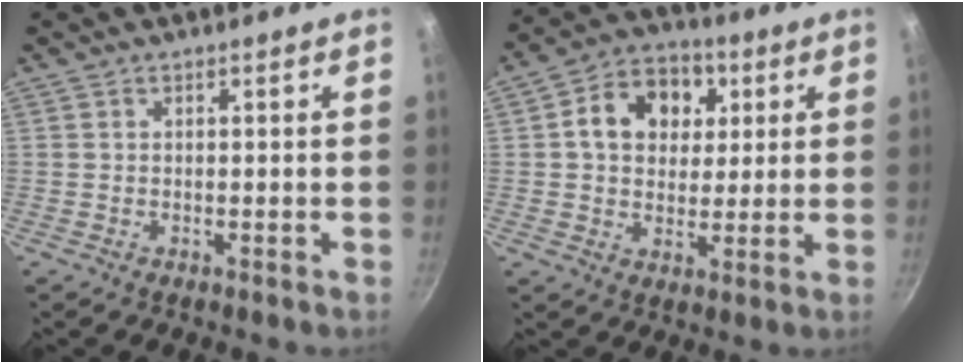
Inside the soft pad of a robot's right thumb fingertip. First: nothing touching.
{"total": 12.6, "force": [2.9, 9.5, 7.7], "torque": [-0.086, 0.006, 0.040]}